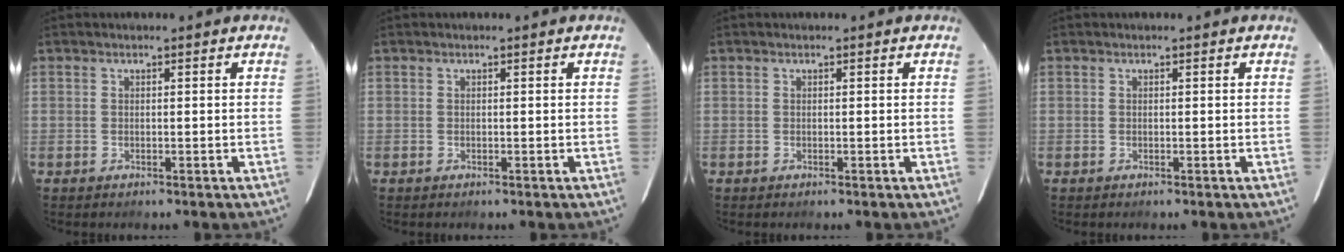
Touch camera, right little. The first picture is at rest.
{"total": 0.0}
{"total": 0.0}
{"total": 0.0}